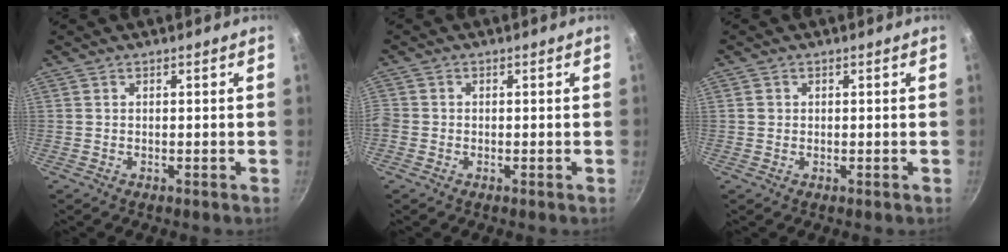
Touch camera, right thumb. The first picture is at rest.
{"total": 2.2, "force": [-0.8, 1.9, 0.8], "torque": [-0.016, 0.001, -0.021]}
{"total": 1.2, "force": [0.1, 1.2, 0.4], "torque": [-0.002, 0.005, 0.001]}